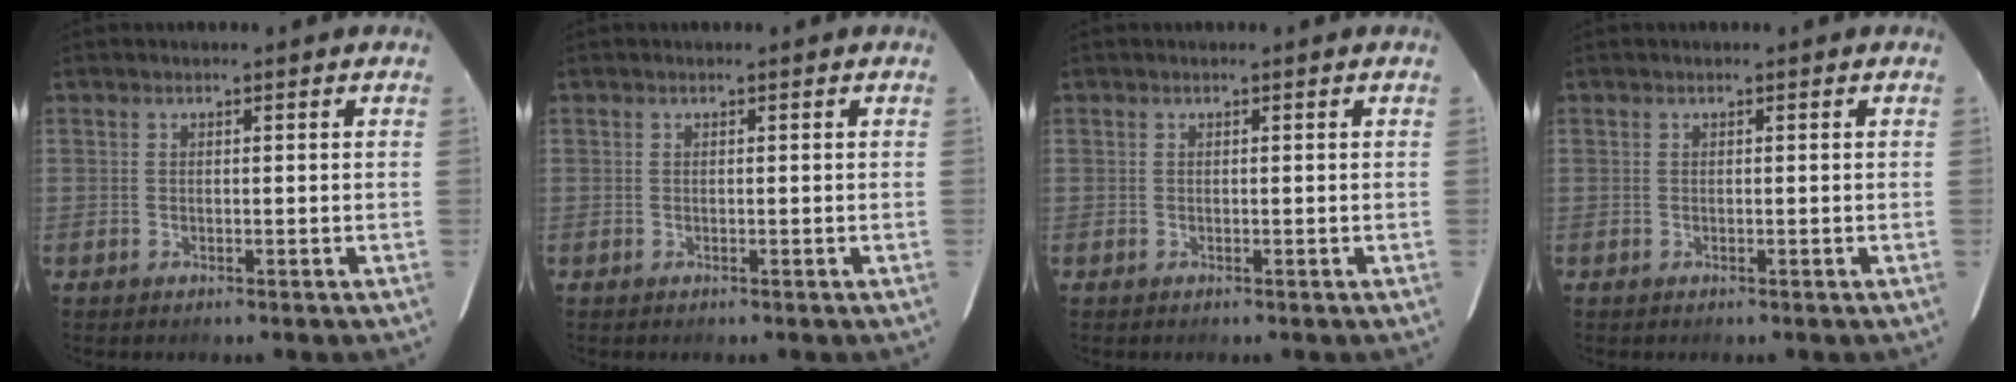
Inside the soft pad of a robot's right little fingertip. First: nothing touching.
{"total": 0.0}
{"total": 0.0}
{"total": 0.0}